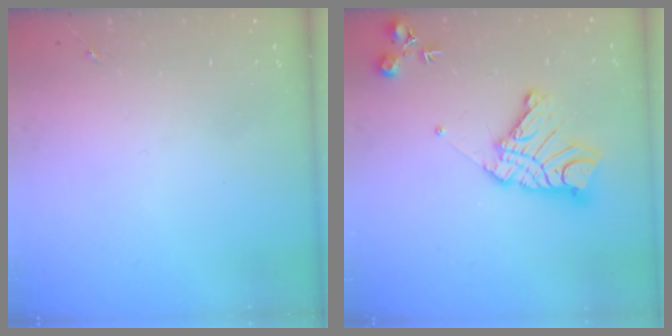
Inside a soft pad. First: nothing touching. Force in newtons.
{"total": 16.4, "press": 16.3, "slide": 1.4}